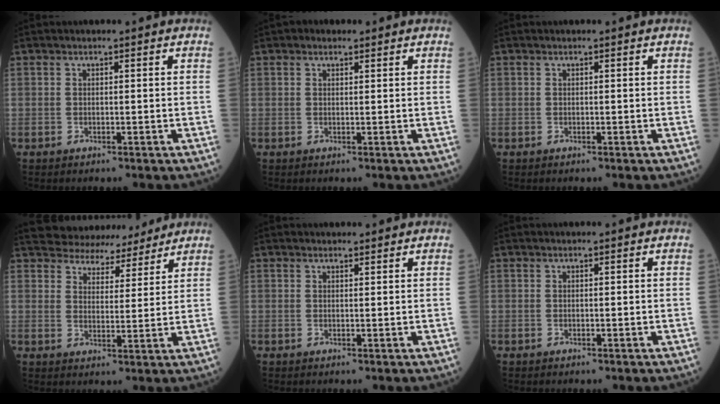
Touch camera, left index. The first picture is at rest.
{"total": 0.7, "force": [0.3, 0.6, 0.3], "torque": [-0.007, -0.002, 0.000]}
{"total": 0.0}
{"total": 11.4, "force": [10.6, 3.8, 2.2], "torque": [-0.020, 0.013, 0.146]}
{"total": 0.8, "force": [0.7, 0.3, 0.0], "torque": [-0.007, -0.001, 0.012]}
{"total": 0.0}